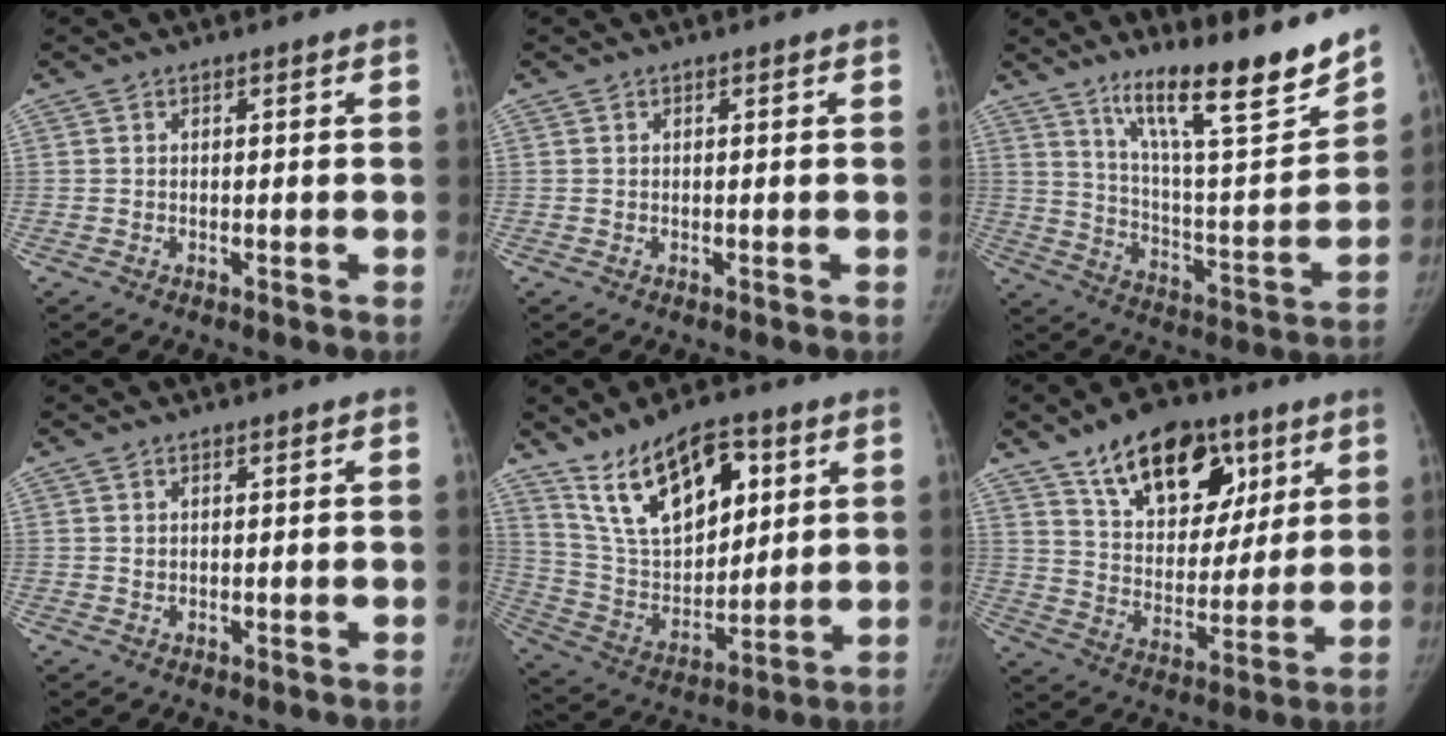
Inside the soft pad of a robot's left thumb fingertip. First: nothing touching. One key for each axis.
{"total": 0.0}
{"total": 21.3, "fx": 16.0, "fy": 3.0, "fz": 13.7, "tx": -0.181, "ty": -0.097, "tz": 0.267}
{"total": 0.7, "fx": 0.5, "fy": 0.4, "fz": 0.2, "tx": 0.001, "ty": -0.004, "tz": 0.009}
{"total": 18.5, "fx": 9.7, "fy": 9.5, "fz": 12.6, "tx": -0.169, "ty": -0.039, "tz": 0.190}
{"total": 20.5, "fx": 11.6, "fy": 11.9, "fz": 12.0, "tx": -0.141, "ty": -0.039, "tz": 0.192}